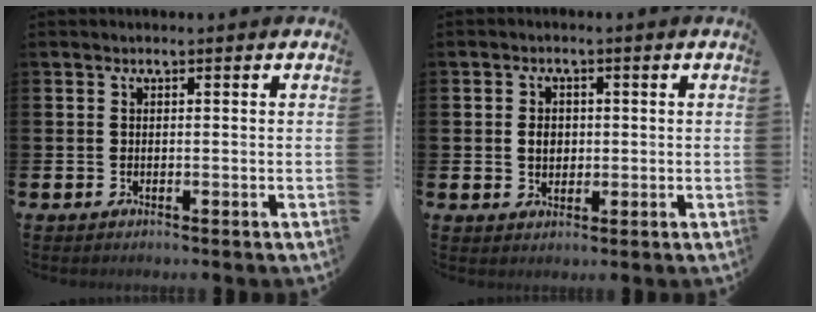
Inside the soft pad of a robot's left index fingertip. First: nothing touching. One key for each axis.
{"total": 2.7, "fx": 0.2, "fy": 2.2, "fz": 1.5, "tx": -0.016, "ty": 0.004, "tz": -0.003}